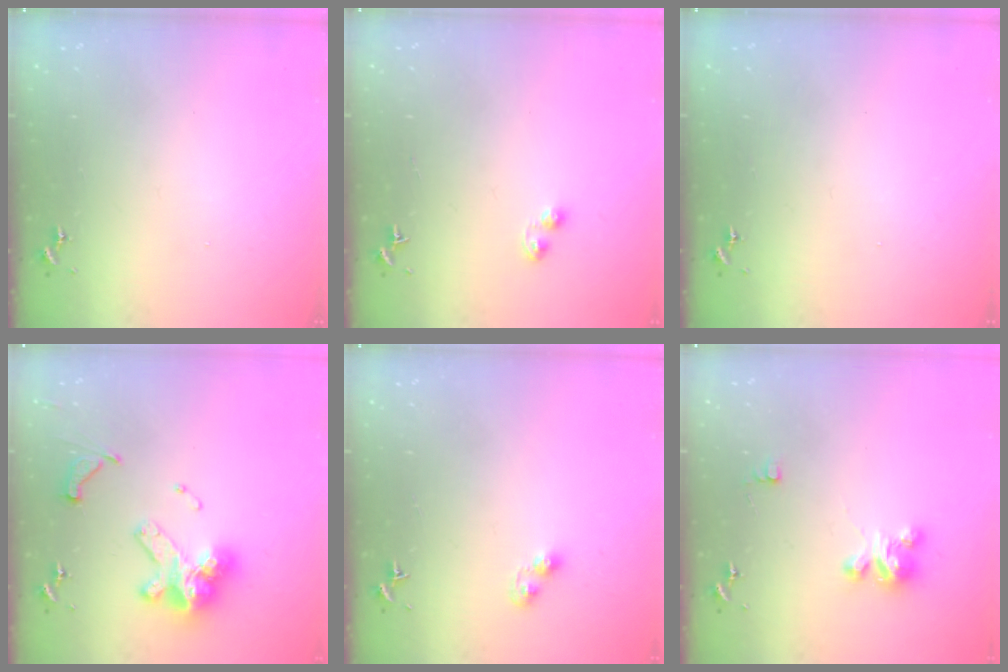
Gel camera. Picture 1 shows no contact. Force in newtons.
{"total": 2.7, "press": 2.7, "slide": 0.4}
{"total": 0.0}
{"total": 16.2, "press": 16.1, "slide": 1.9}
{"total": 3.4, "press": 3.4, "slide": 0.4}
{"total": 6.1, "press": 6.1, "slide": 0.5}